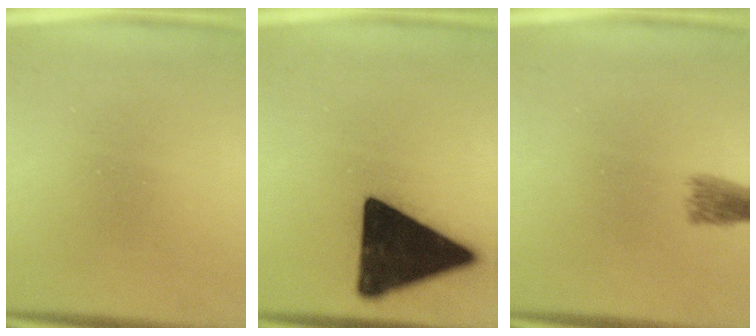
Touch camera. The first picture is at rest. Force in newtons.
{"total": 19.9}
{"total": 2.0}